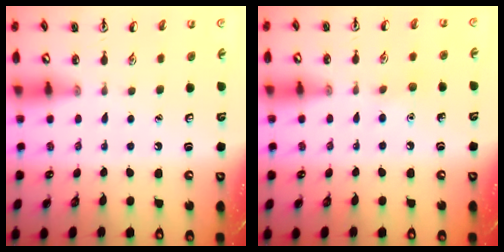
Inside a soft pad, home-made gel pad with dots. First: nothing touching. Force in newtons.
{"total": 5.9, "press": 5.7, "slide": 1.8}